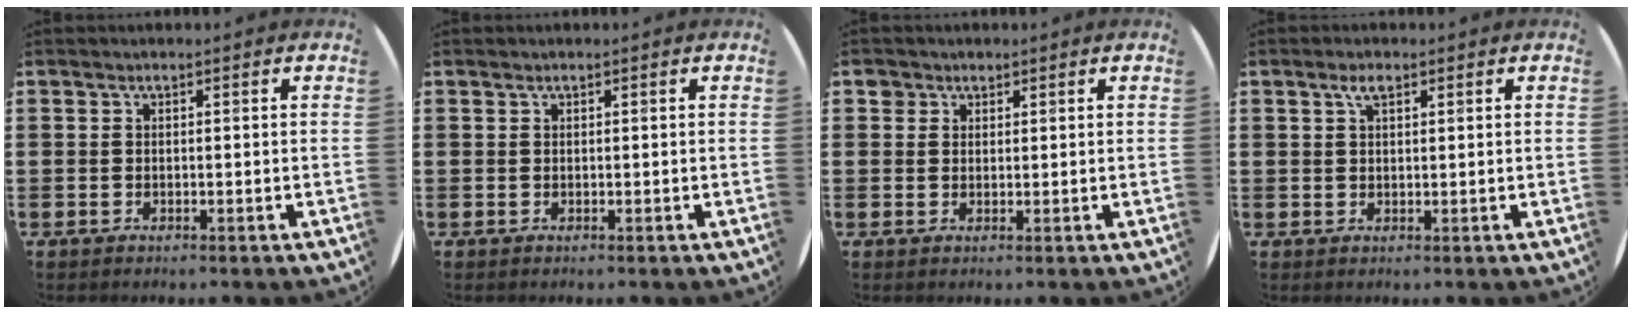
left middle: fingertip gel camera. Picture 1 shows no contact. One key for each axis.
{"total": 0.0}
{"total": 1.7, "fx": 1.3, "fy": 1.1, "fz": 0.1, "tx": 0.011, "ty": -0.004, "tz": 0.023}
{"total": 2.1, "fx": 1.3, "fy": 0.7, "fz": 1.4, "tx": -0.023, "ty": 0.002, "tz": 0.020}